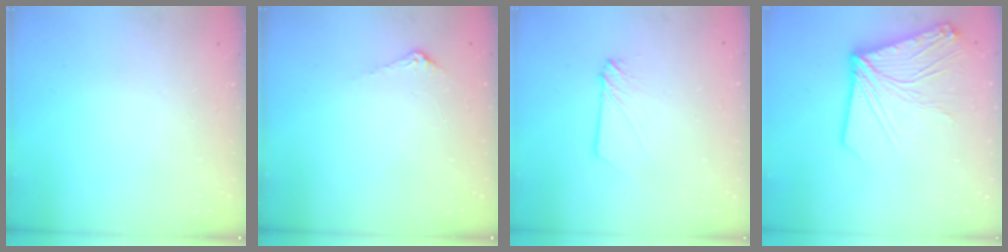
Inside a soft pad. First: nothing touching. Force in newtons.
{"total": 4.8, "press": 4.8, "slide": 0.4}
{"total": 4.1, "press": 4.1, "slide": 0.4}
{"total": 17.4, "press": 17.2, "slide": 2.3}